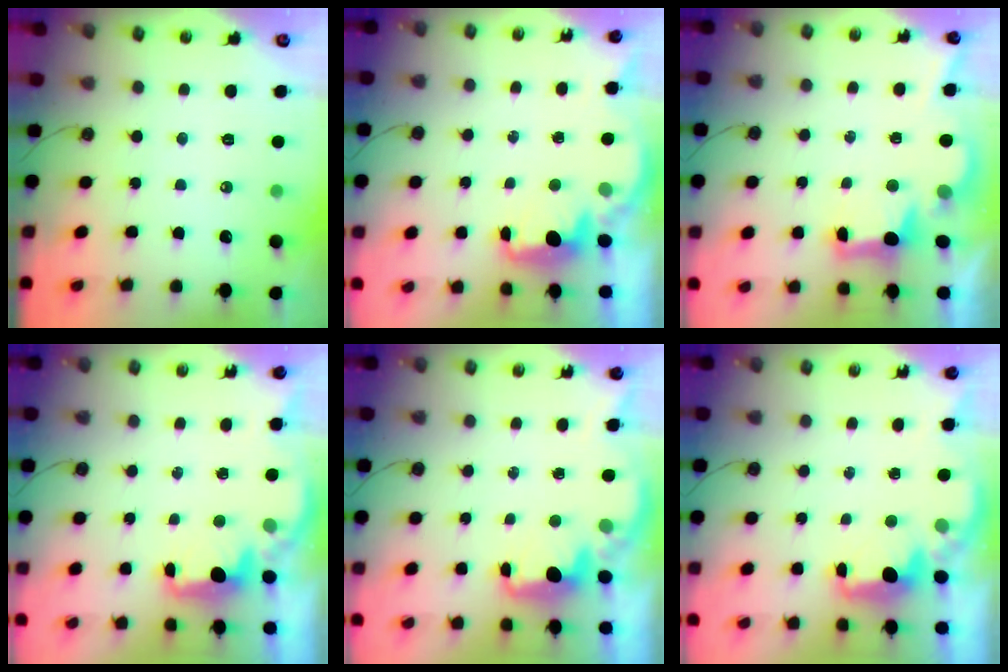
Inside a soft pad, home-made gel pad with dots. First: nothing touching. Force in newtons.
{"total": 2.5, "press": 2.4, "slide": 0.8}
{"total": 2.9, "press": 2.8, "slide": 0.9}
{"total": 2.3, "press": 2.1, "slide": 0.8}
{"total": 2.2, "press": 2.0, "slide": 0.8}
{"total": 2.3, "press": 2.2, "slide": 0.7}